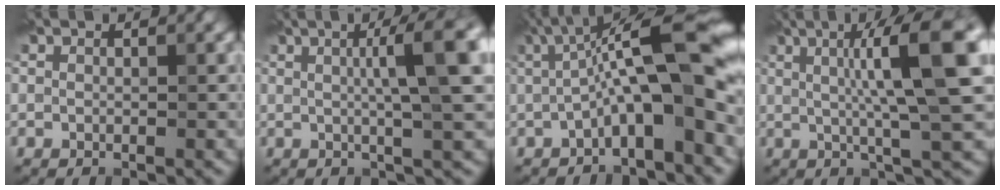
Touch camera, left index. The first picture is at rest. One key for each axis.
{"total": 7.6, "fx": 1.6, "fy": 1.3, "fz": 7.3, "tx": -0.084, "ty": 0.021, "tz": 0.020}
{"total": 11.3, "fx": -0.5, "fy": 2.6, "fz": 10.9, "tx": -0.162, "ty": 0.031, "tz": -0.015}
{"total": 10.5, "fx": 2.2, "fy": 1.7, "fz": 10.2, "tx": -0.129, "ty": 0.016, "tz": 0.029}